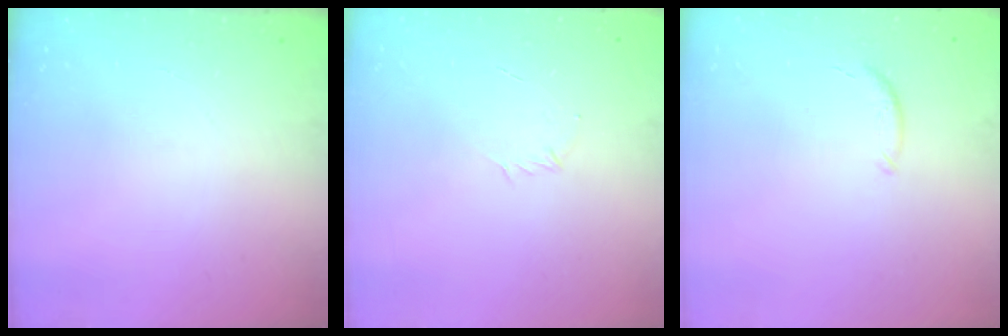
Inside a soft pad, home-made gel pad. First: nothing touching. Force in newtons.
{"total": 2.8, "press": 2.7, "slide": 0.8}
{"total": 5.7, "press": 5.7, "slide": 1.0}